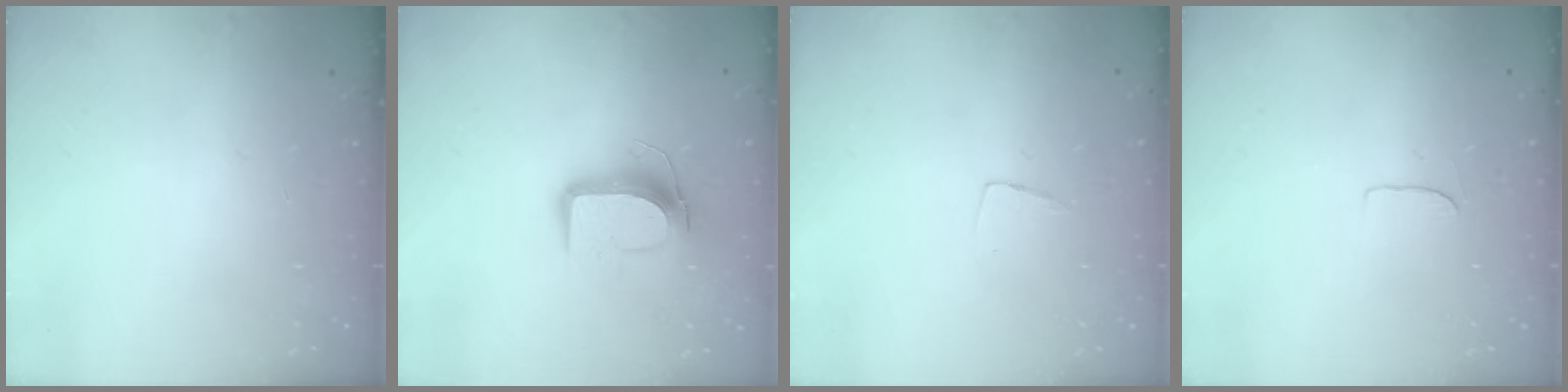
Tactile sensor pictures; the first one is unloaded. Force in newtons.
{"total": 10.6, "press": 10.5, "slide": 1.0}
{"total": 3.7, "press": 3.7, "slide": 0.2}
{"total": 4.1, "press": 4.1, "slide": 0.3}